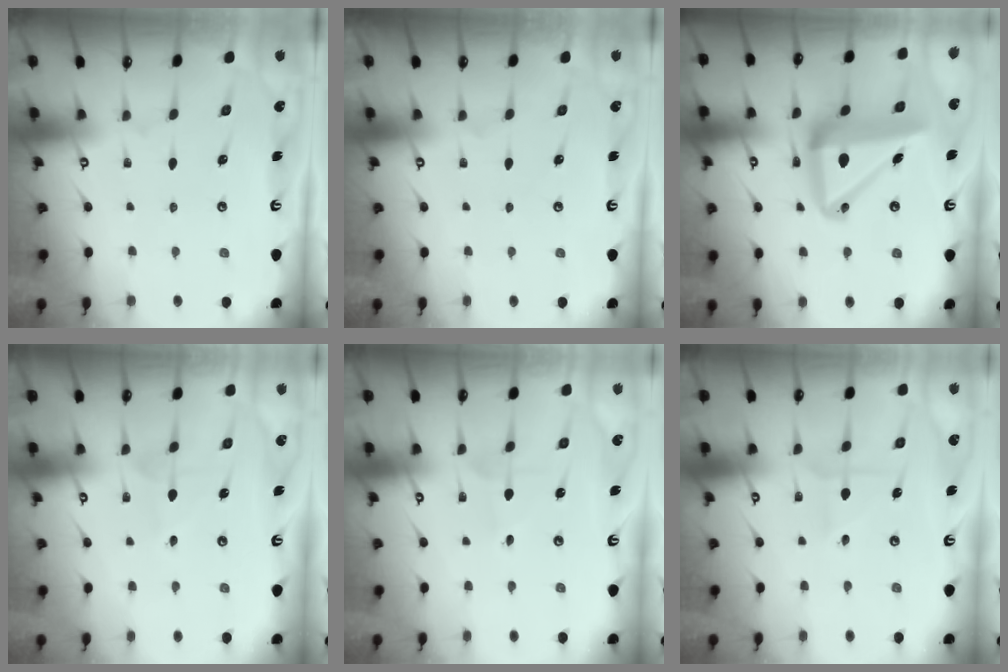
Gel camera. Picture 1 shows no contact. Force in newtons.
{"total": 0.0}
{"total": 15.5, "press": 15.4, "slide": 1.8}
{"total": 2.0, "press": 2.0, "slide": 0.2}
{"total": 1.2, "press": 1.2, "slide": 0.1}
{"total": 2.6, "press": 2.6, "slide": 0.2}